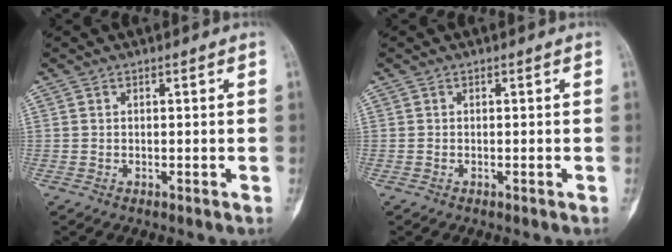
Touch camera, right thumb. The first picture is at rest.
{"total": 0.0}